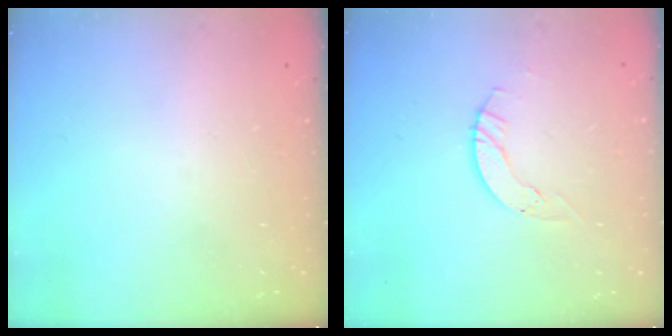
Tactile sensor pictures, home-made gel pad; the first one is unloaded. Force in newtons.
{"total": 4.0, "press": 4.0, "slide": 0.4}